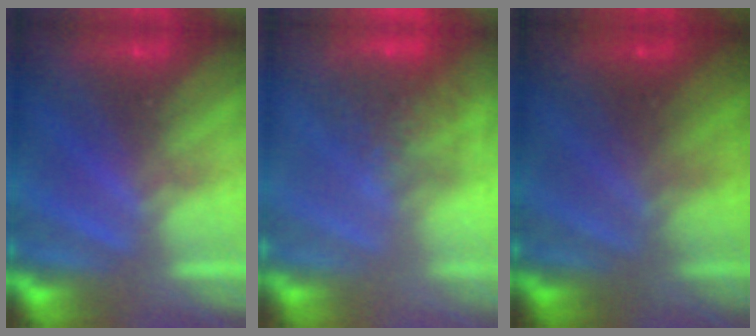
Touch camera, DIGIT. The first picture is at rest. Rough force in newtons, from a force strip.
{"total": 8.3}
{"total": 1.7}